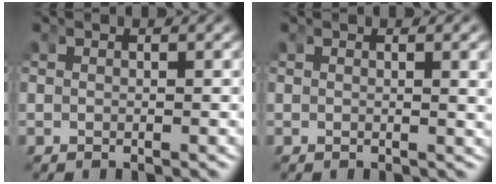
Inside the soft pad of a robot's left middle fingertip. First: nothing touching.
{"total": 0.8, "force": [0.3, -0.3, 0.7], "torque": [-0.007, -0.003, 0.005]}